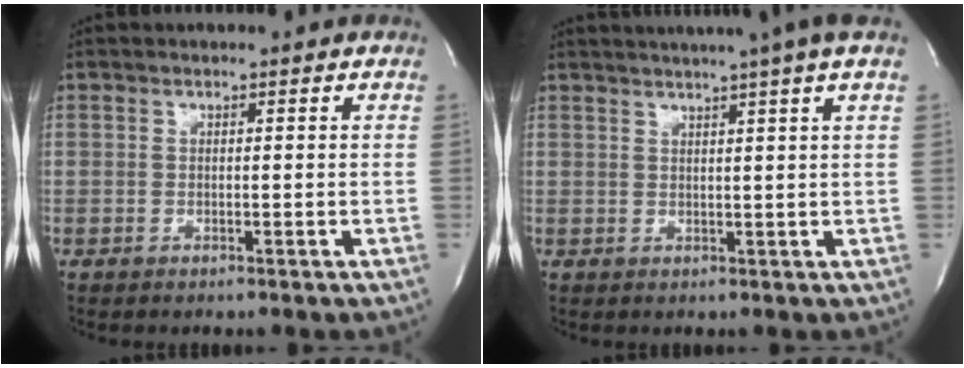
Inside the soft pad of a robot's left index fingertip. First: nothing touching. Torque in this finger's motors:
{"motor_torque": [0.83, -0.86, 0.26, 0.11]}